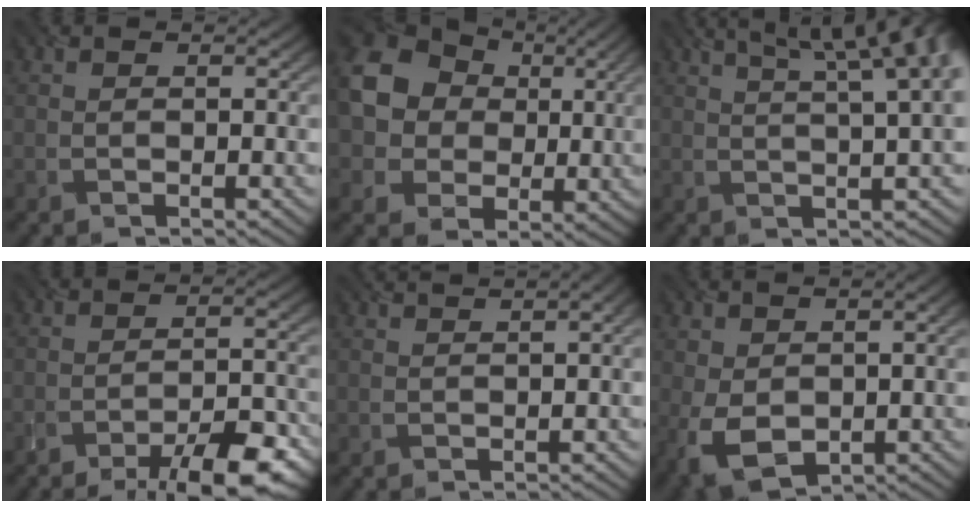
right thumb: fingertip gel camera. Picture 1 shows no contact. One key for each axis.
{"total": 16.1, "fx": 3.5, "fy": 14.0, "fz": 7.1, "tx": -0.222, "ty": 0.035, "tz": 0.054}
{"total": 12.5, "fx": 5.7, "fy": 3.8, "fz": 10.5, "tx": -0.118, "ty": 0.051, "tz": 0.061}
{"total": 9.4, "fx": -7.0, "fy": 2.3, "fz": 5.8, "tx": -0.089, "ty": 0.002, "tz": -0.105}
{"total": 2.7, "fx": 1.7, "fy": 0.4, "fz": 2.1, "tx": -0.031, "ty": 0.011, "tz": 0.019}
{"total": 5.6, "fx": -0.7, "fy": 3.7, "fz": 4.1, "tx": -0.110, "ty": -0.017, "tz": -0.009}